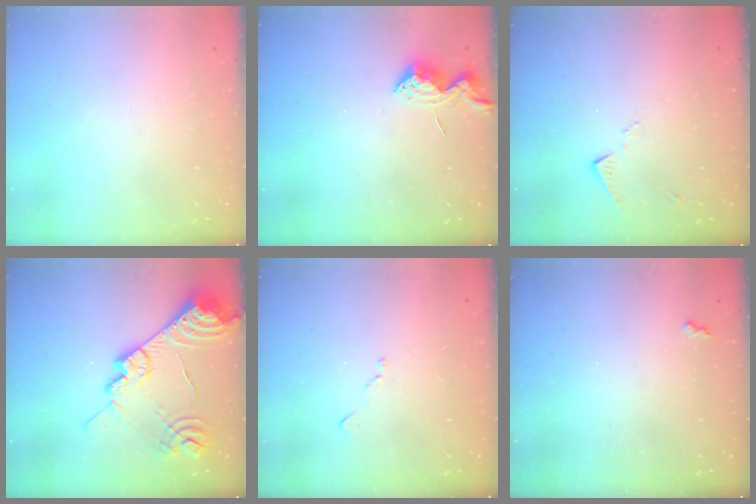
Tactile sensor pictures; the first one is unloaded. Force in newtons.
{"total": 8.6, "press": 8.6, "slide": 1.0}
{"total": 7.8, "press": 7.8, "slide": 0.4}
{"total": 19.2, "press": 19.1, "slide": 1.8}
{"total": 7.1, "press": 7.1, "slide": 0.8}
{"total": 1.9, "press": 1.8, "slide": 0.5}